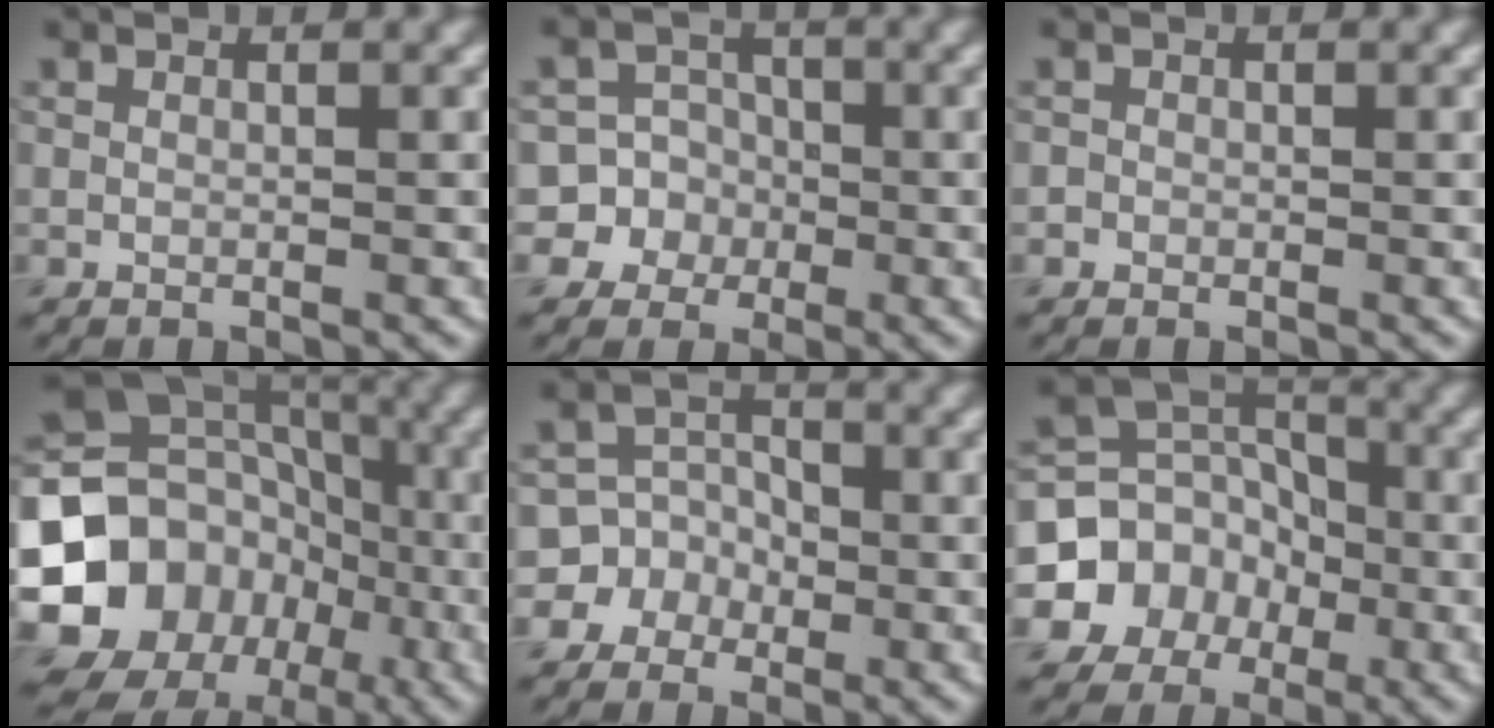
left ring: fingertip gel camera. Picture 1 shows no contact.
{"total": 7.5, "force": [-1.8, 7.2, 0.6], "torque": [-0.009, 0.015, -0.057]}
{"total": 0.5, "force": [-0.2, 0.4, 0.0], "torque": [0.004, -0.003, -0.006]}
{"total": 19.0, "force": [-5.7, 16.9, 6.4], "torque": [-0.136, -0.017, -0.121]}
{"total": 5.7, "force": [-2.1, 5.3, 0.6], "torque": [0.012, 0.016, -0.053]}
{"total": 6.8, "force": [-2.5, 6.1, 1.9], "torque": [-0.020, 0.015, -0.070]}